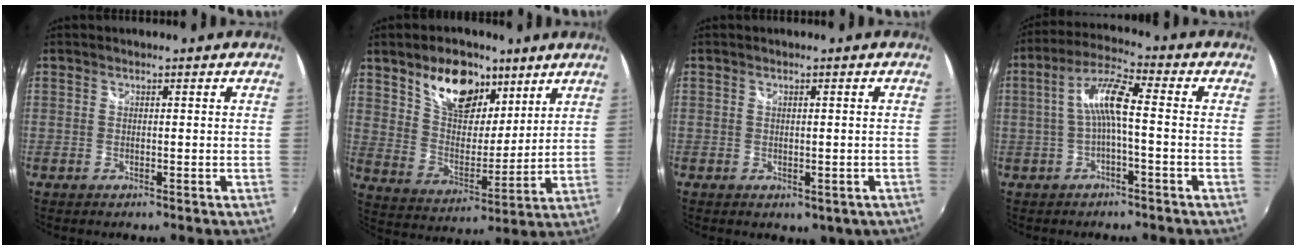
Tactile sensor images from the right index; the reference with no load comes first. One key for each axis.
{"total": 15.2, "fx": 9.3, "fy": 8.6, "fz": 8.4, "tx": -0.144, "ty": 0.017, "tz": 0.168}
{"total": 2.7, "fx": -1.0, "fy": 2.0, "fz": 1.6, "tx": -0.026, "ty": -0.006, "tz": -0.006}
{"total": 7.1, "fx": -0.8, "fy": 0.9, "fz": 7.0, "tx": -0.152, "ty": 0.016, "tz": -0.014}